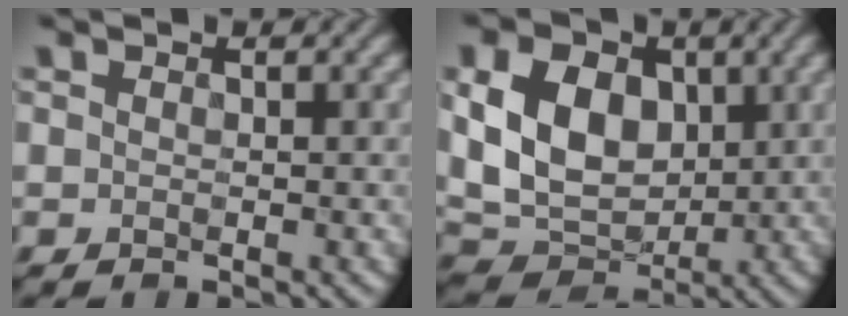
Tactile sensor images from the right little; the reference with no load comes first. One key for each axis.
{"total": 9.3, "fx": 0.9, "fy": 6.8, "fz": 6.4, "tx": -0.133, "ty": -0.001, "tz": 0.007}